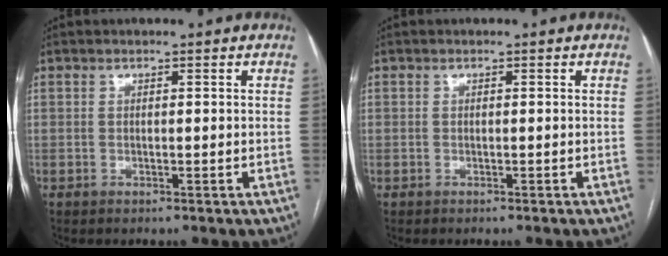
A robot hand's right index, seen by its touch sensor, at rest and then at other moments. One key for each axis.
{"total": 0.5, "fx": -0.4, "fy": 0.3, "fz": -0.2, "tx": 0.001, "ty": 0.005, "tz": -0.008}